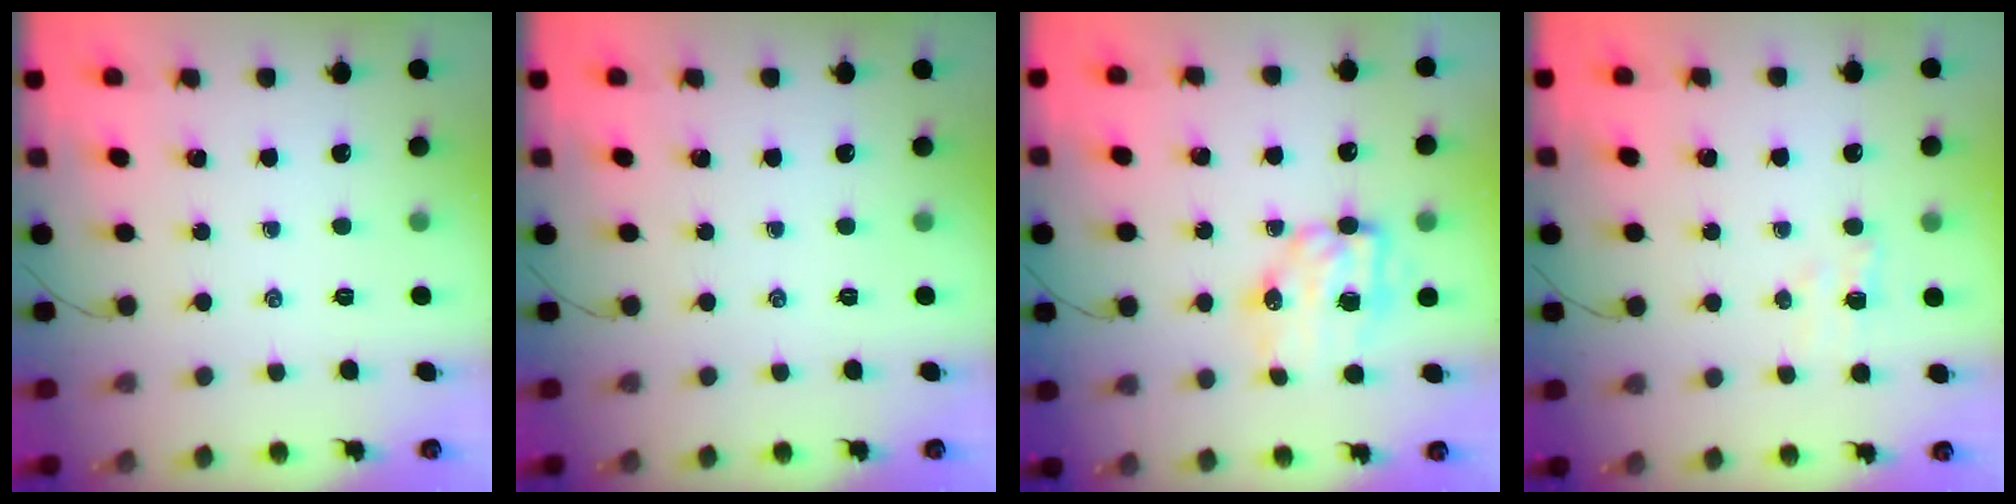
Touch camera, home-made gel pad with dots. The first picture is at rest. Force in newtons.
{"total": 0.0}
{"total": 9.1, "press": 9.0, "slide": 1.4}
{"total": 4.2, "press": 4.0, "slide": 1.3}